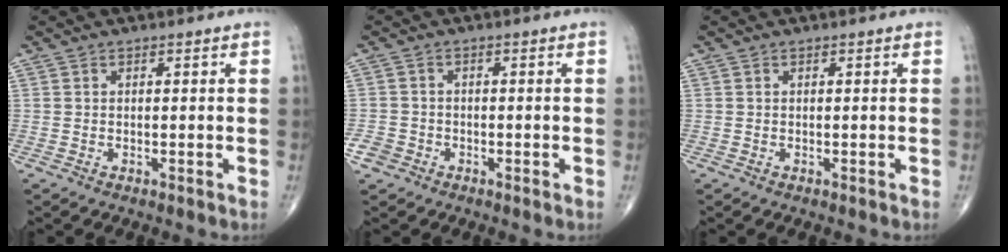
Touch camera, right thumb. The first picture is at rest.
{"total": 2.6, "force": [-1.5, 2.0, 0.5], "torque": [0.000, 0.009, -0.031]}
{"total": 0.0}